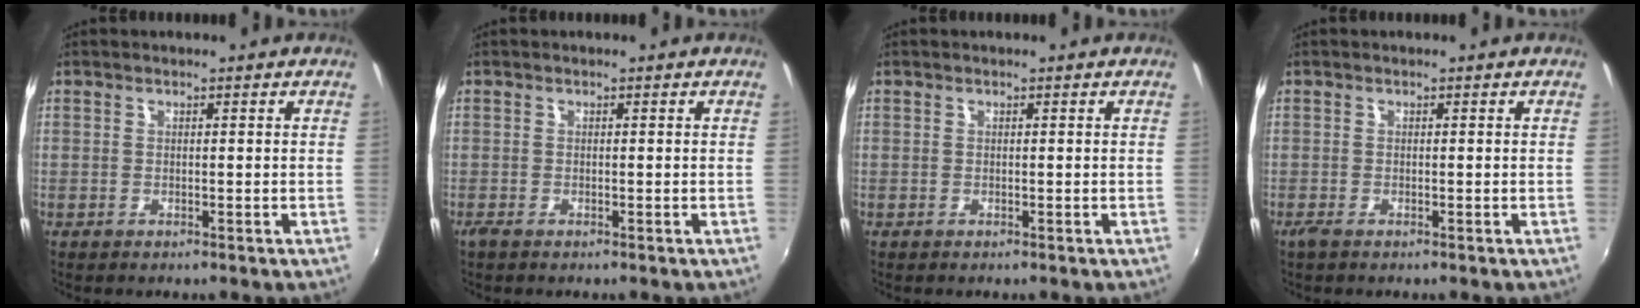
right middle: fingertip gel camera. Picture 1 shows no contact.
{"total": 0.7, "force": [-0.6, 0.1, 0.4], "torque": [-0.010, -0.004, -0.013]}
{"total": 0.0}
{"total": 1.0, "force": [-0.7, 0.1, 0.7], "torque": [-0.016, -0.004, -0.015]}